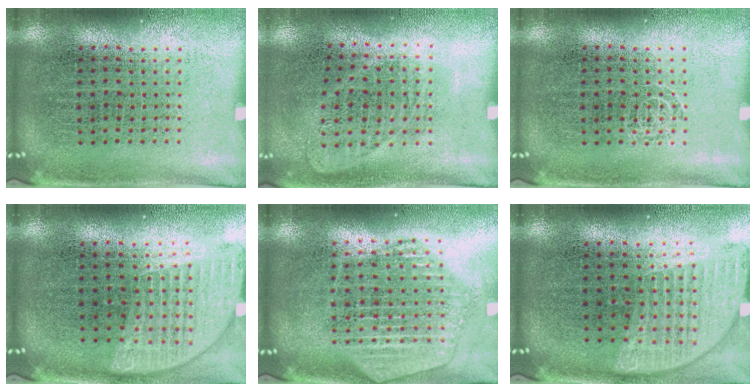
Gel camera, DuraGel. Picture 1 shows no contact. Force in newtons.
{"total": 1.0, "press": 0.9, "slide": 0.3}
{"total": 0.7, "press": 0.7, "slide": 0.2}
{"total": 1.2, "press": 1.2, "slide": 0.5}
{"total": 2.2, "press": 2.0, "slide": 1.0}
{"total": 1.2, "press": 1.2, "slide": 0.5}